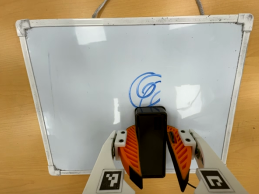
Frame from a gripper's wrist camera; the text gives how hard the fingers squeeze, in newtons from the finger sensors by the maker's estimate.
{"total": 9.2, "left": 9.1, "right": 9.2}